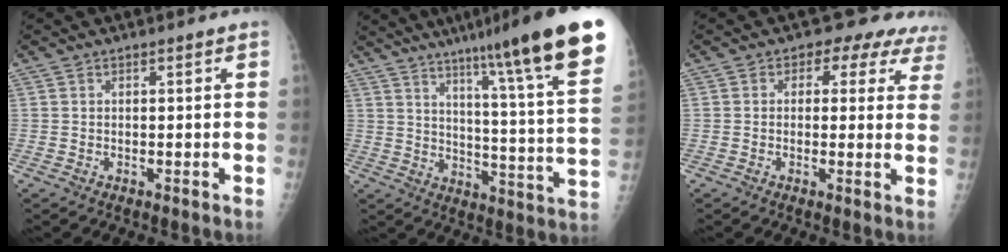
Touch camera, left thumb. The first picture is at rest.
{"total": 25.0, "force": [16.6, 1.5, 18.6], "torque": [-0.251, -0.076, 0.230]}
{"total": 8.9, "force": [6.2, 5.8, 2.7], "torque": [0.025, -0.012, 0.044]}